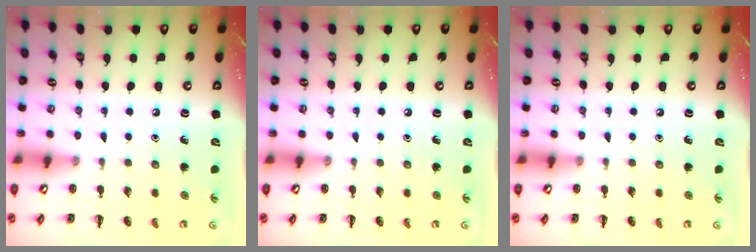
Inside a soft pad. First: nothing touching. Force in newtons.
{"total": 0.0}
{"total": 0.0}